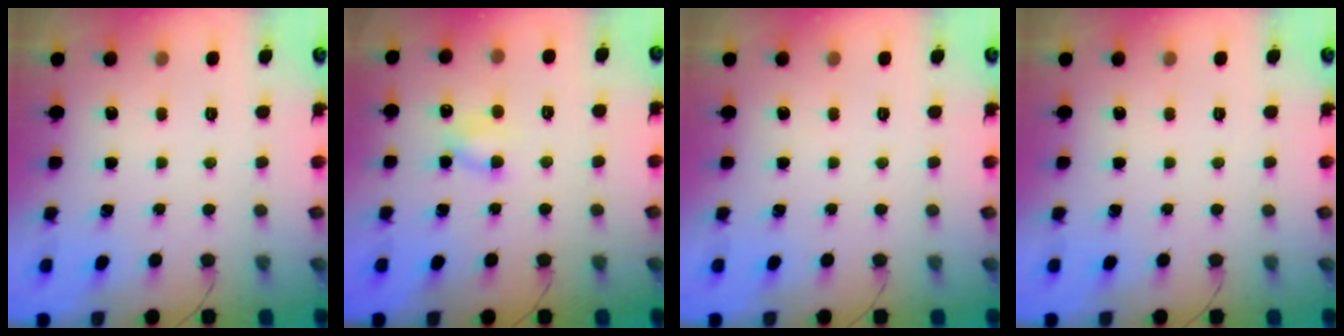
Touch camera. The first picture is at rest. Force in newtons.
{"total": 4.5, "press": 4.4, "slide": 0.9}
{"total": 0.0}
{"total": 0.0}